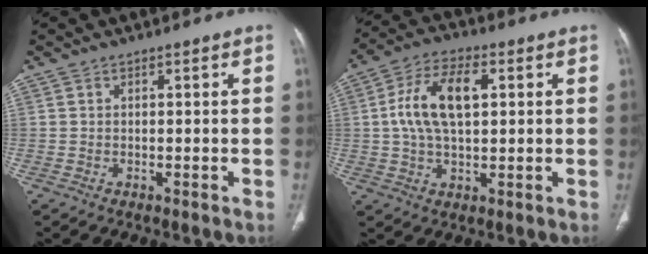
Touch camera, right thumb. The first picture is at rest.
{"total": 12.0, "force": [2.1, 6.3, 10.0], "torque": [-0.188, 0.015, 0.034]}